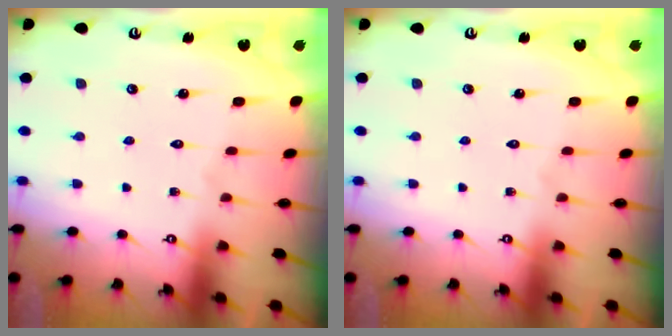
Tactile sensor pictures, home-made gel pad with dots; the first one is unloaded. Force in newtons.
{"total": 0.0}